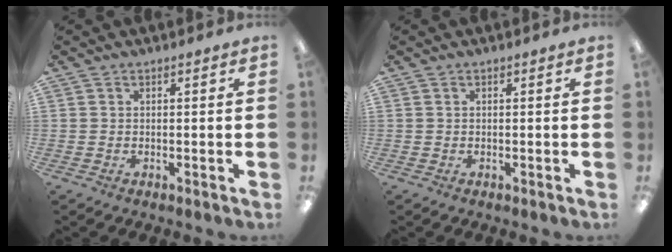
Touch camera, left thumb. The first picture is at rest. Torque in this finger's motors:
{"motor_torque": [0.00, 0.00, -0.02, 0.10, 0.00]}